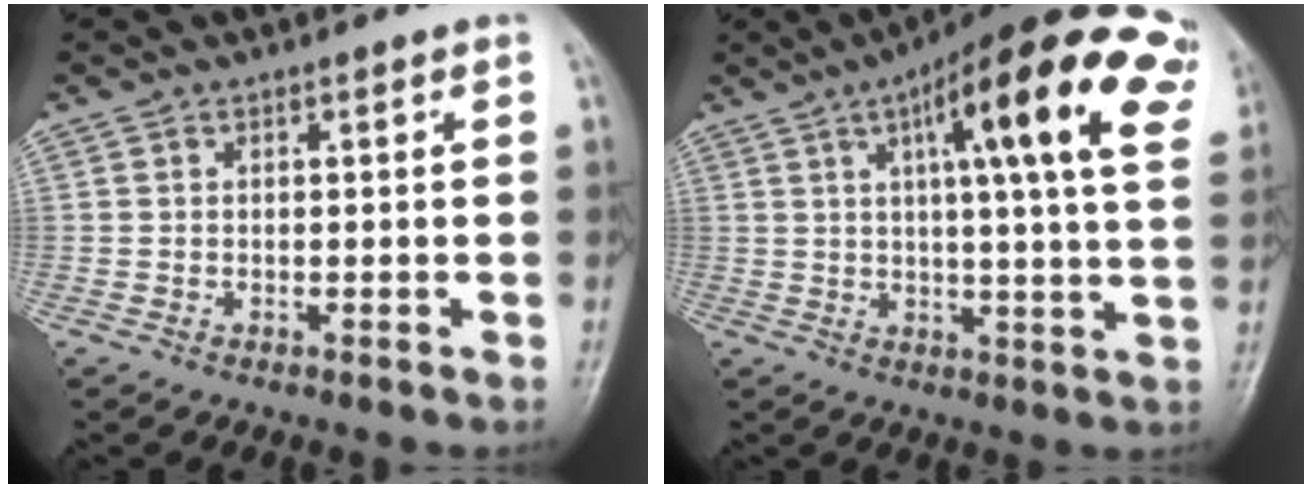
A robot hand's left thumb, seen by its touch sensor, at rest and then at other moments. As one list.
[{"total": 22.4, "force": [9.2, 4.6, 19.9], "torque": [-0.267, -0.002, 0.120]}]